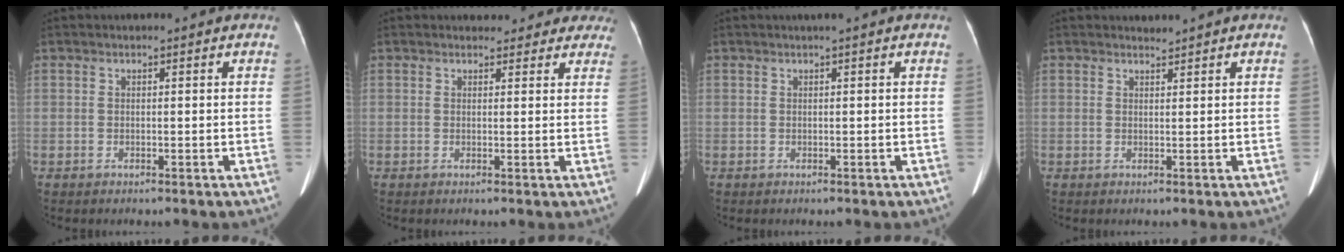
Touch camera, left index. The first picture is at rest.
{"total": 9.5, "force": [8.6, 3.7, 1.5], "torque": [0.023, 0.006, 0.074]}
{"total": 0.6, "force": [0.3, -0.1, 0.5], "torque": [-0.012, 0.003, 0.009]}
{"total": 0.9, "force": [0.9, -0.2, -0.2], "torque": [-0.007, -0.001, 0.017]}